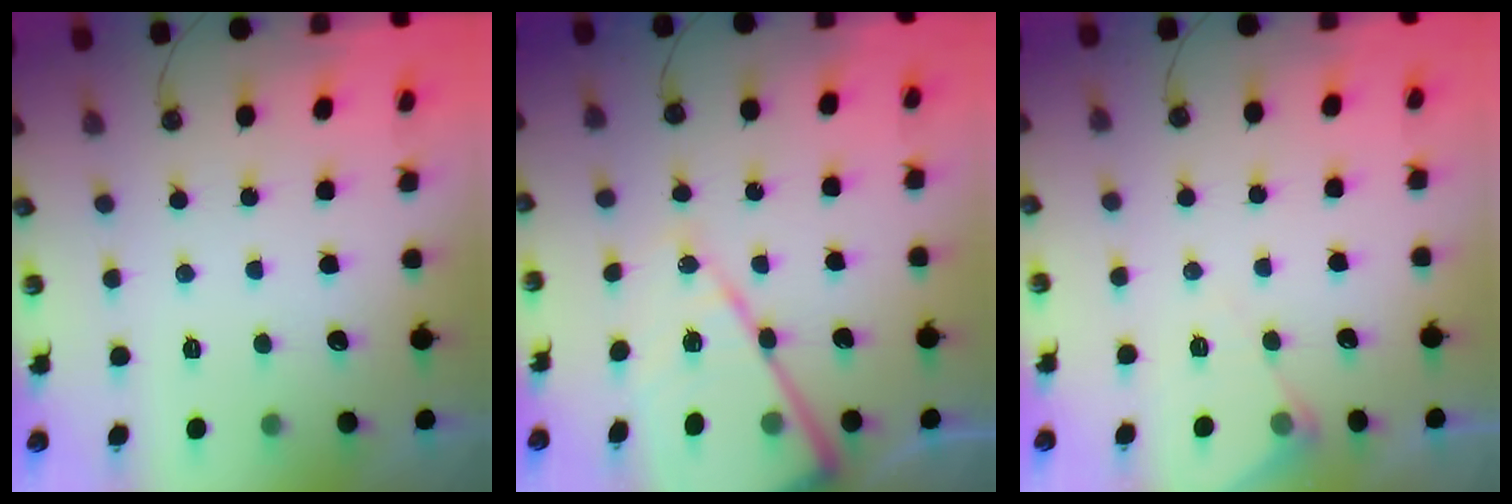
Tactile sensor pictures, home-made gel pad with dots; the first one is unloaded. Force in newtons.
{"total": 18.5, "press": 18.4, "slide": 1.8}
{"total": 6.4, "press": 6.4, "slide": 0.5}